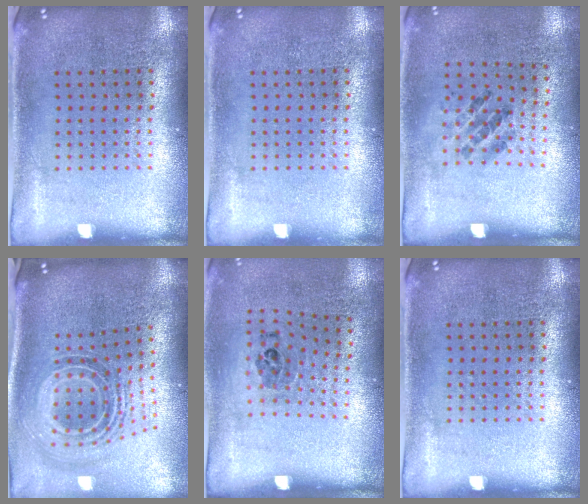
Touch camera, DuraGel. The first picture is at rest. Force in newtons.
{"total": 0.0}
{"total": 1.1, "press": 0.7, "slide": 0.9}
{"total": 1.8, "press": 1.3, "slide": 1.2}
{"total": 1.1, "press": 0.7, "slide": 0.8}
{"total": 0.0}